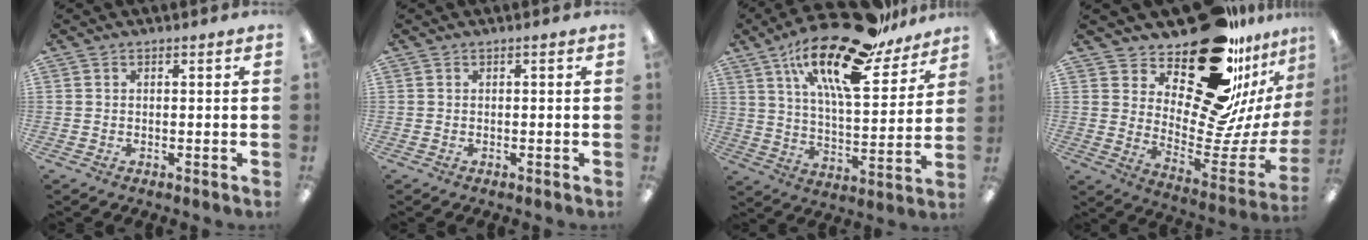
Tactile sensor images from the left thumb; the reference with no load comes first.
{"total": 0.0}
{"total": 25.5, "force": [17.4, 8.4, 16.5], "torque": [-0.266, -0.105, 0.288]}
{"total": 25.4, "force": [17.9, 11.1, 14.1], "torque": [-0.193, -0.145, 0.318]}